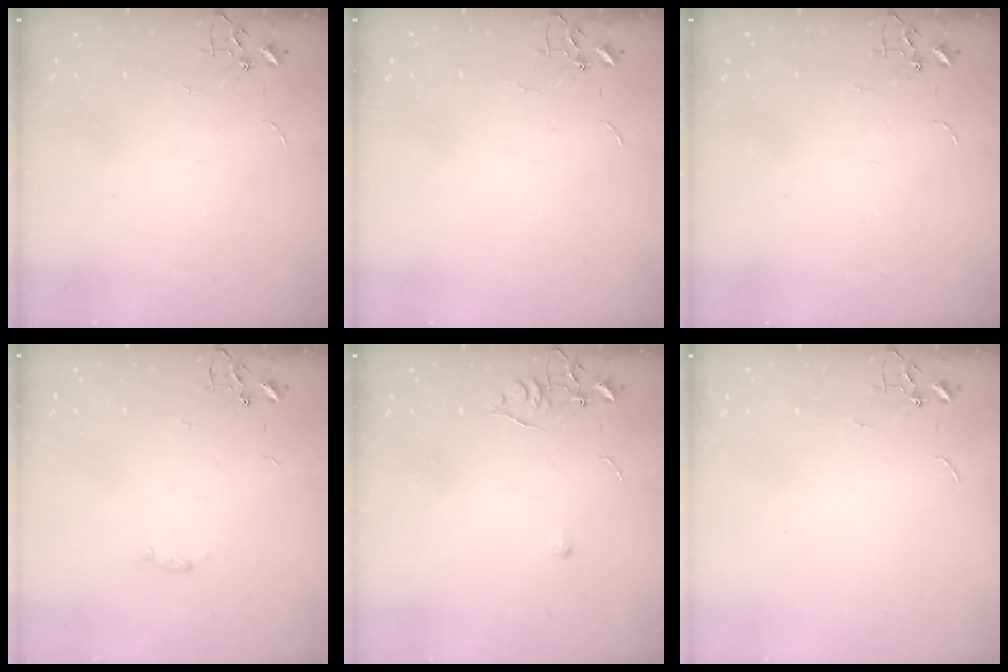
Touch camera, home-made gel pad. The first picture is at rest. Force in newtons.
{"total": 0.0}
{"total": 0.0}
{"total": 1.8, "press": 1.7, "slide": 0.4}
{"total": 5.5, "press": 5.4, "slide": 0.8}
{"total": 0.0}